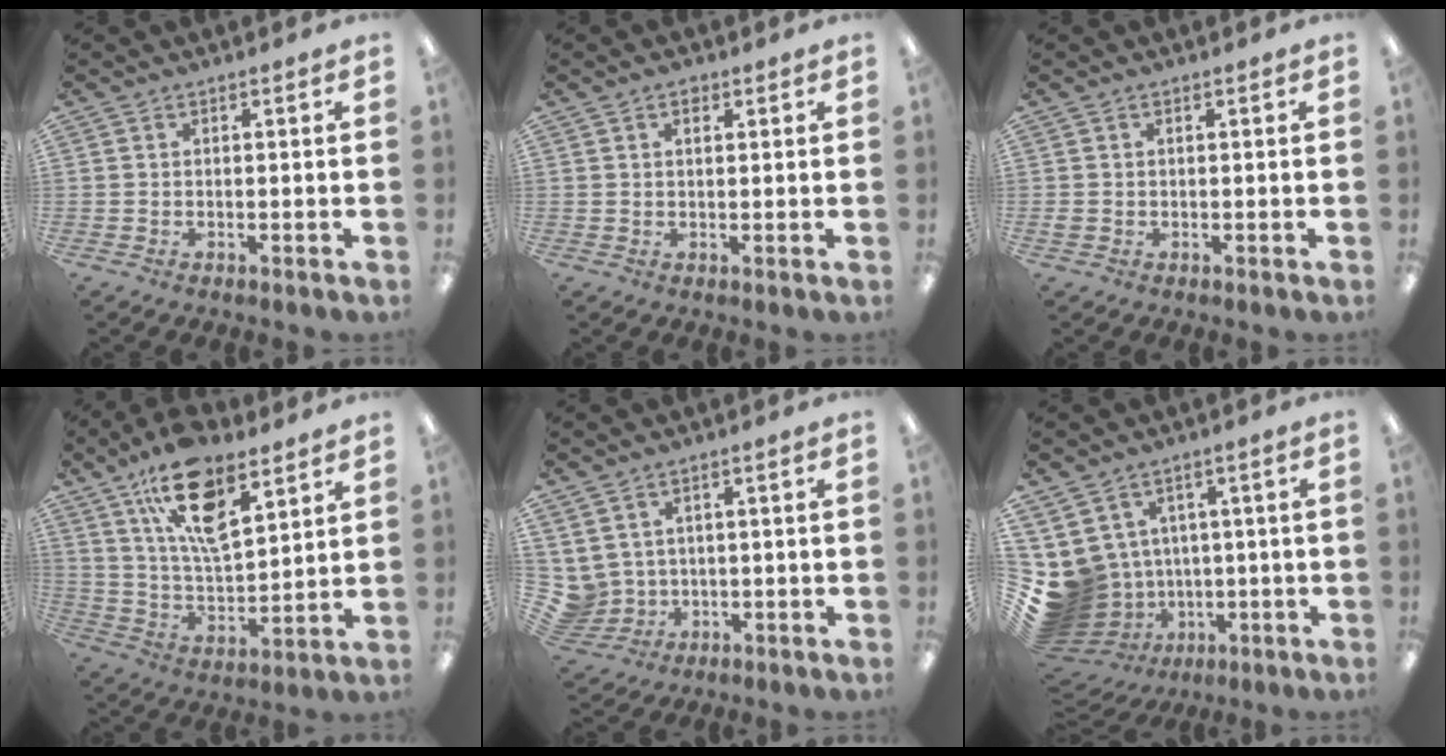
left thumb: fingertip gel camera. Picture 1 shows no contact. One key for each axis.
{"total": 1.9, "fx": 1.0, "fy": 1.0, "fz": 1.2, "tx": -0.010, "ty": -0.003, "tz": 0.014}
{"total": 1.1, "fx": 0.0, "fy": 0.9, "fz": 0.7, "tx": -0.013, "ty": 0.005, "tz": 0.000}
{"total": 17.7, "fx": 11.1, "fy": 7.4, "fz": 11.6, "tx": -0.205, "ty": -0.042, "tz": 0.193}
{"total": 4.9, "fx": 1.8, "fy": 4.4, "fz": 1.1, "tx": -0.058, "ty": -0.012, "tz": 0.036}
{"total": 9.5, "fx": 0.1, "fy": 9.3, "fz": 1.9, "tx": -0.093, "ty": -0.020, "tz": 0.015}